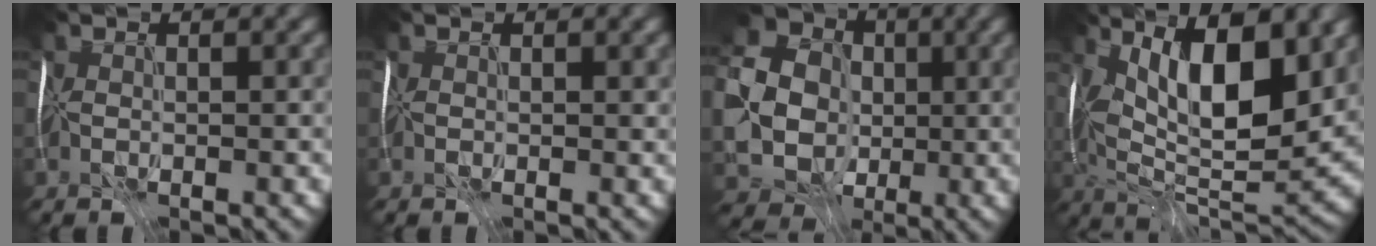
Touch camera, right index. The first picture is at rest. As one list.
[{"total": 0.6, "force": [0.4, 0.4, 0.3], "torque": [-0.004, -0.002, 0.008]}, {"total": 12.5, "force": [0.5, 11.1, 5.7], "torque": [-0.148, 0.016, -0.005]}, {"total": 12.8, "force": [4.5, 4.0, 11.3], "torque": [-0.188, 0.004, 0.076]}]